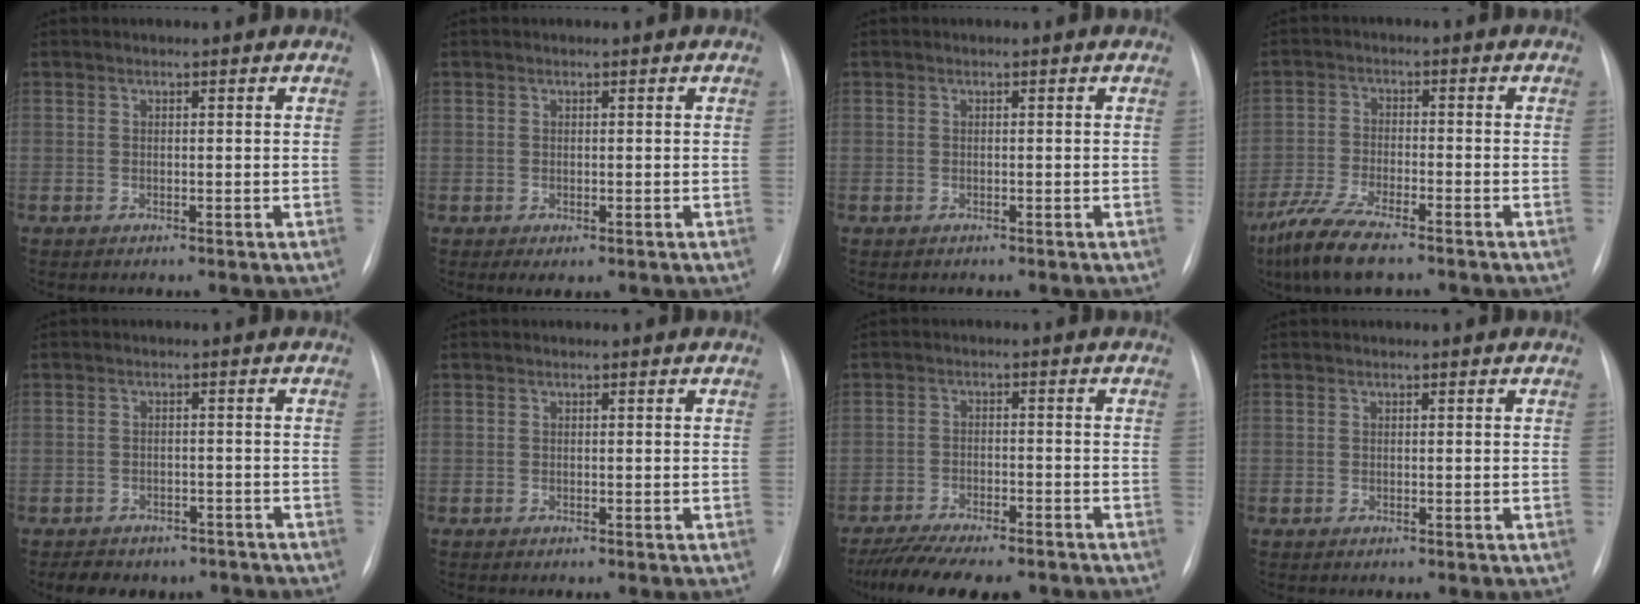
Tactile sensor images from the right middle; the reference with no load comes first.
{"total": 1.4, "force": [-0.6, 0.5, 1.1], "torque": [-0.017, -0.006, -0.002]}
{"total": 0.0}
{"total": 8.3, "force": [-6.1, 1.2, 5.4], "torque": [-0.116, -0.023, -0.113]}
{"total": 8.5, "force": [-7.0, 4.3, 2.2], "torque": [-0.030, 0.009, -0.083]}
{"total": 0.0}
{"total": 13.9, "force": [-11.7, 3.3, 6.7], "torque": [-0.123, -0.011, -0.171]}
{"total": 0.0}